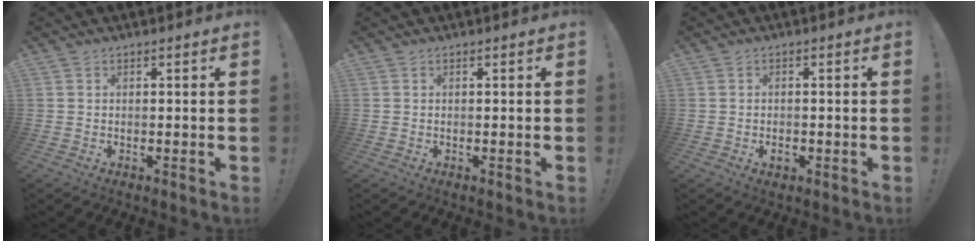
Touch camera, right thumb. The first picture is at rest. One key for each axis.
{"total": 0.0}
{"total": 1.6, "fx": -0.9, "fy": 0.9, "fz": 0.8, "tx": -0.003, "ty": -0.001, "tz": -0.018}